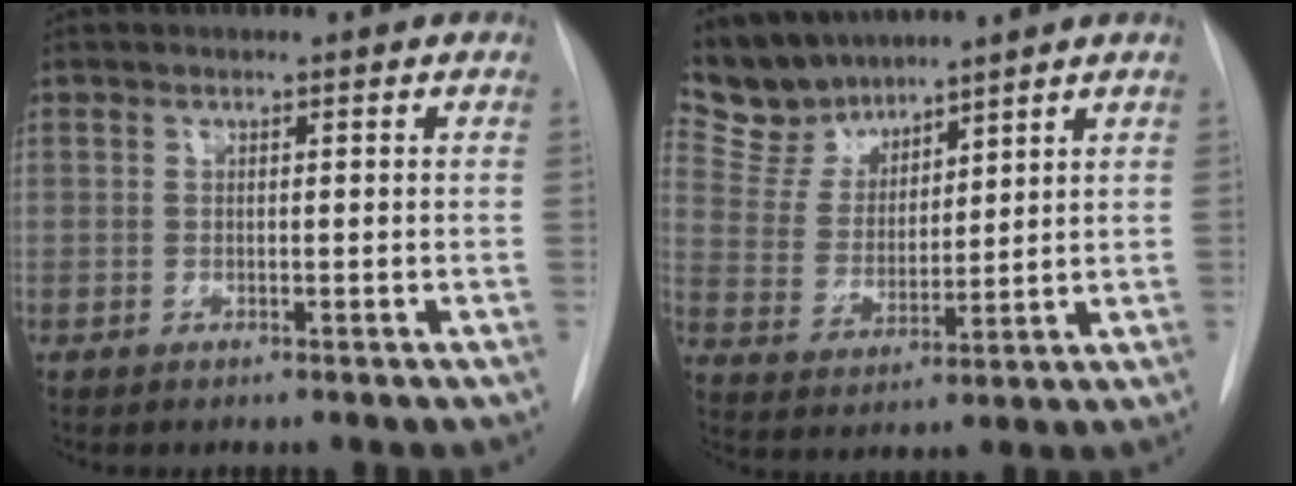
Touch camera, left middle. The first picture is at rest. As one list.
[{"total": 8.2, "force": [7.6, 3.0, 0.7], "torque": [-0.026, 0.011, 0.165]}]